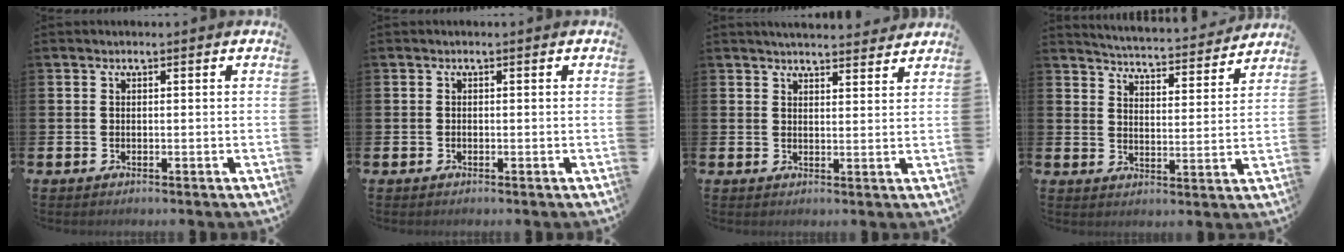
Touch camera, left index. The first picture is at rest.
{"total": 0.0}
{"total": 3.9, "force": [3.9, 0.3, 0.4], "torque": [-0.003, -0.023, 0.069]}
{"total": 4.9, "force": [4.8, 0.1, 0.4], "torque": [-0.022, -0.045, 0.080]}